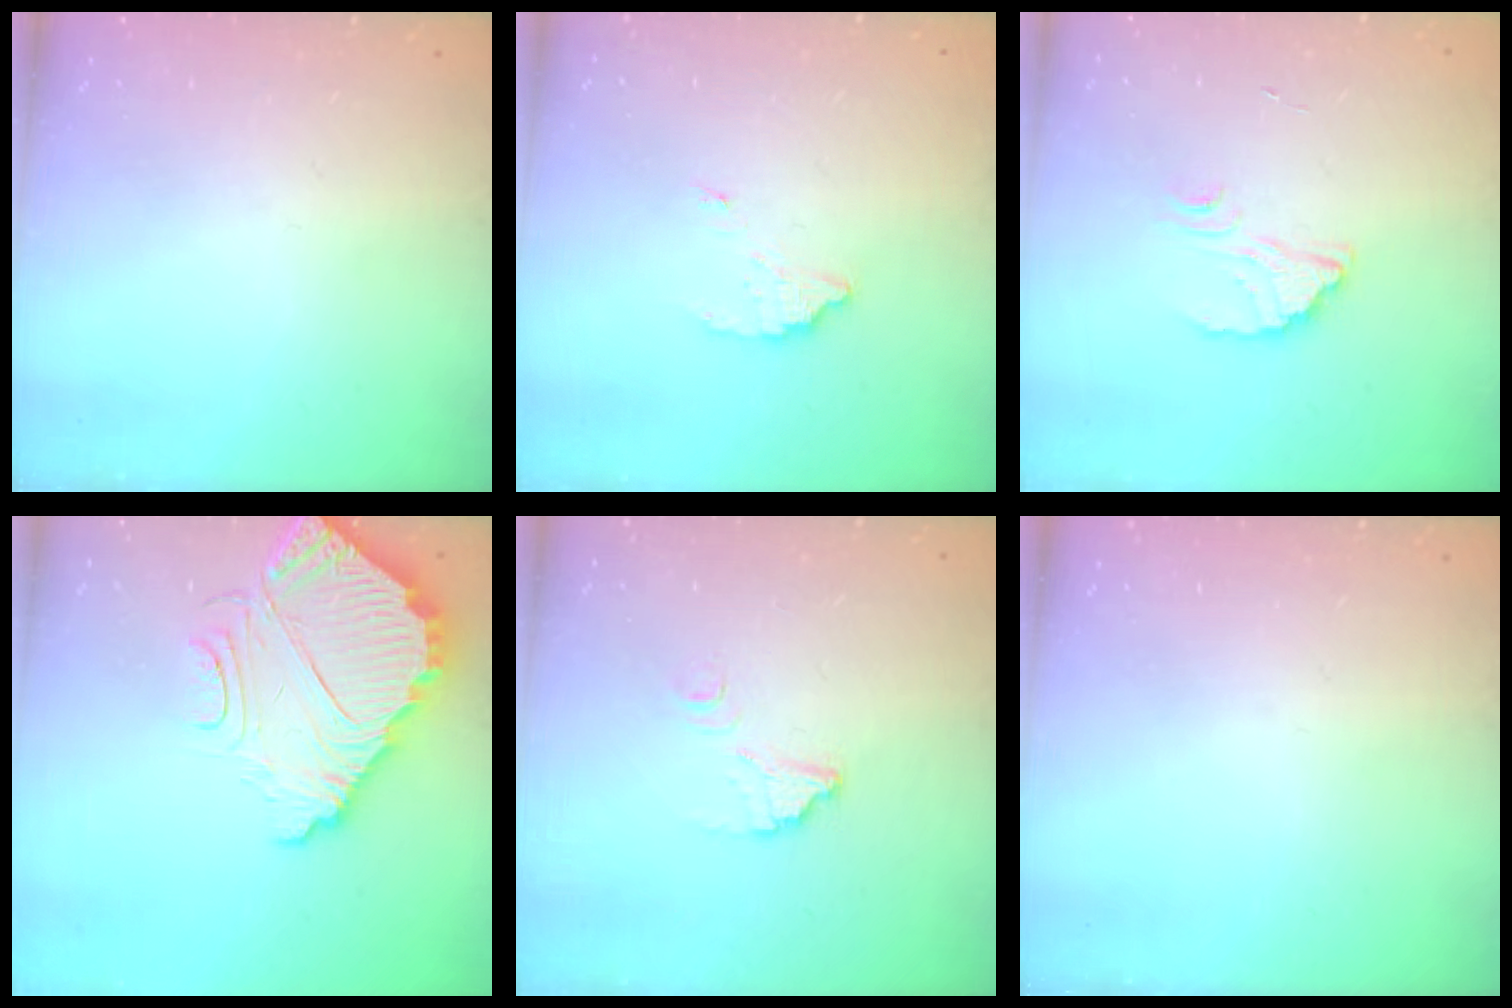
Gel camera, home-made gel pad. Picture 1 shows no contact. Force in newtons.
{"total": 2.8, "press": 2.8, "slide": 0.2}
{"total": 2.7, "press": 2.7, "slide": 0.2}
{"total": 10.3, "press": 10.2, "slide": 0.7}
{"total": 4.5, "press": 4.5, "slide": 0.3}
{"total": 0.0}